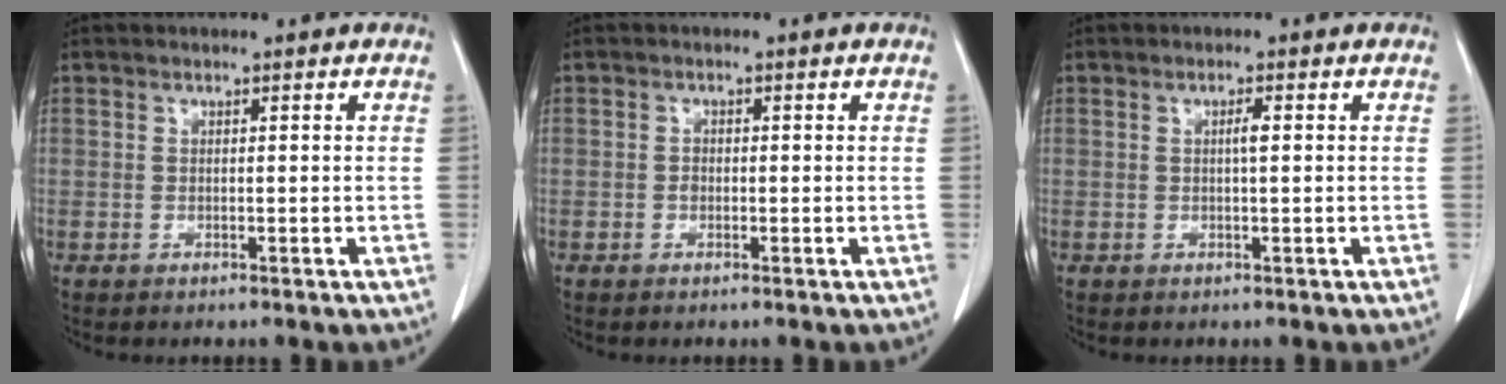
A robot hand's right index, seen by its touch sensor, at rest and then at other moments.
{"total": 0.9, "force": [-0.2, 0.8, 0.5], "torque": [-0.008, 0.003, -0.005]}
{"total": 1.3, "force": [0.2, 0.1, 1.2], "torque": [-0.022, 0.003, 0.002]}